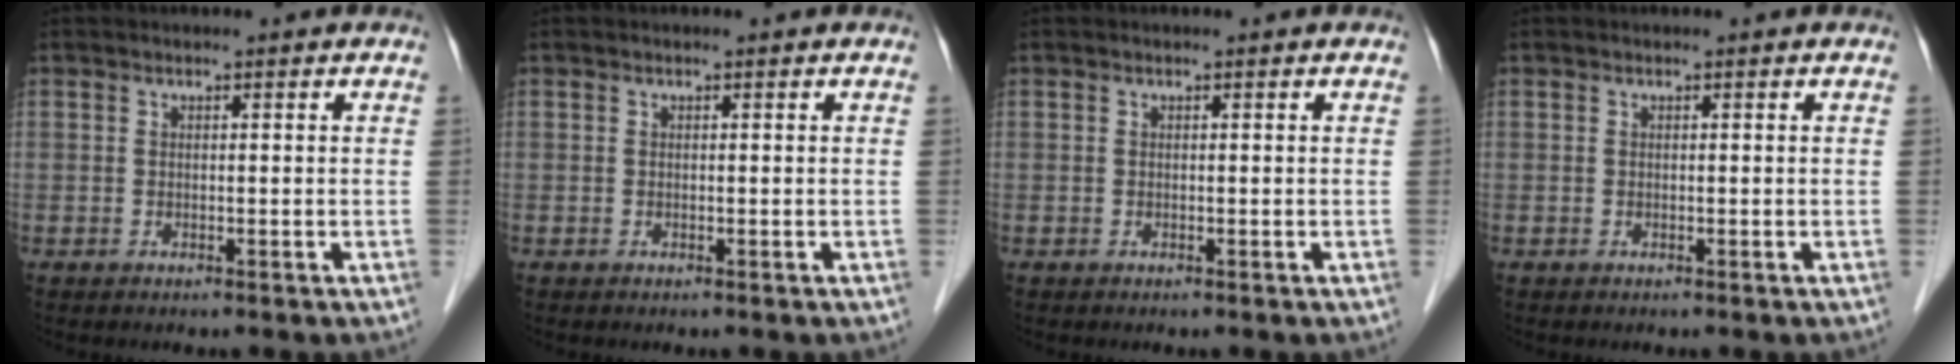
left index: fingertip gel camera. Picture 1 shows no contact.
{"total": 0.0}
{"total": 0.0}
{"total": 0.0}